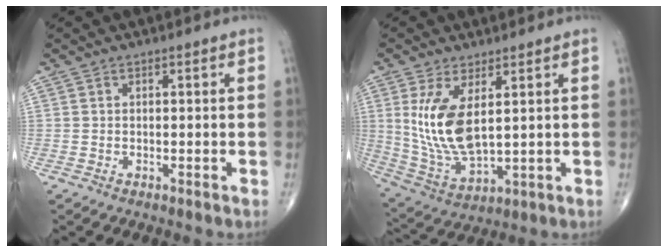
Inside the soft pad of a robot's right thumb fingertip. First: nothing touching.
{"total": 12.4, "force": [2.9, 5.4, 10.8], "torque": [-0.220, -0.025, 0.075]}